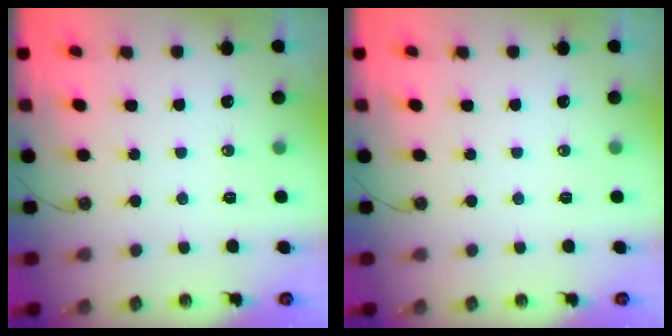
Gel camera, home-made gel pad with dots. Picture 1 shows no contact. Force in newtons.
{"total": 0.0}